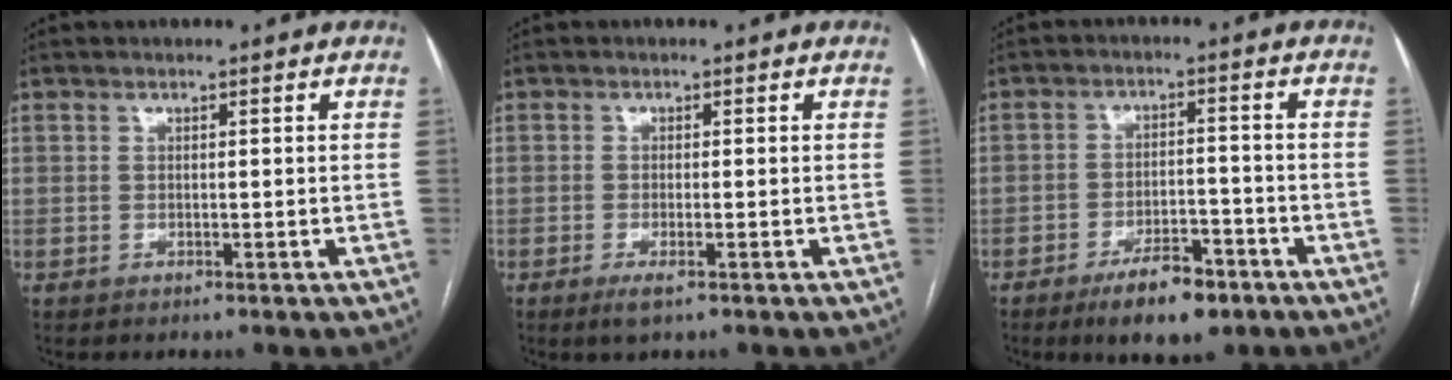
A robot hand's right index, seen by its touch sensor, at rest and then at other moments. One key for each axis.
{"total": 2.0, "fx": -1.1, "fy": 0.2, "fz": 1.7, "tx": -0.028, "ty": -0.004, "tz": -0.019}
{"total": 7.9, "fx": -5.3, "fy": 2.9, "fz": 5.2, "tx": -0.084, "ty": -0.001, "tz": -0.082}